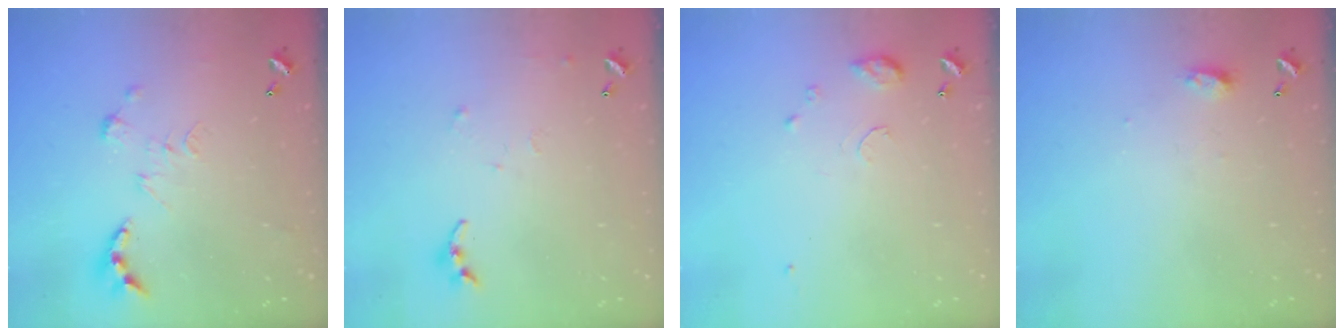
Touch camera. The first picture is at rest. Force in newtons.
{"total": 7.5, "press": 7.5, "slide": 0.6}
{"total": 7.9, "press": 7.8, "slide": 0.8}
{"total": 4.0, "press": 4.0, "slide": 0.5}